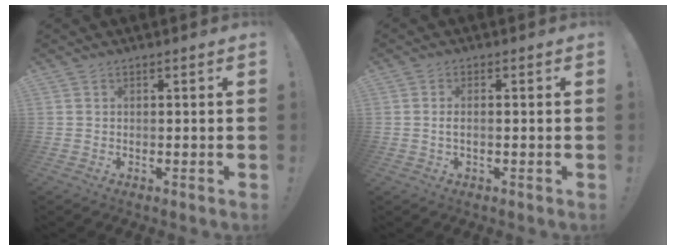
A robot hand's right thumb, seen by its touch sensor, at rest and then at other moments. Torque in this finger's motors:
{"motor_torque": [-0.09, -0.33, 0.08, 0.26, 0.07]}